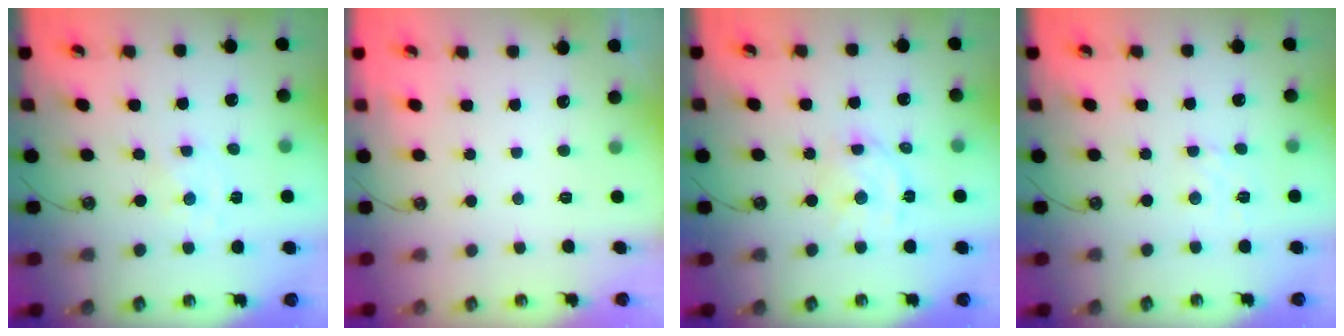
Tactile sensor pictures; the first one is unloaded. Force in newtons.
{"total": 0.0}
{"total": 8.2, "press": 8.1, "slide": 1.2}
{"total": 1.5, "press": 1.4, "slide": 0.6}